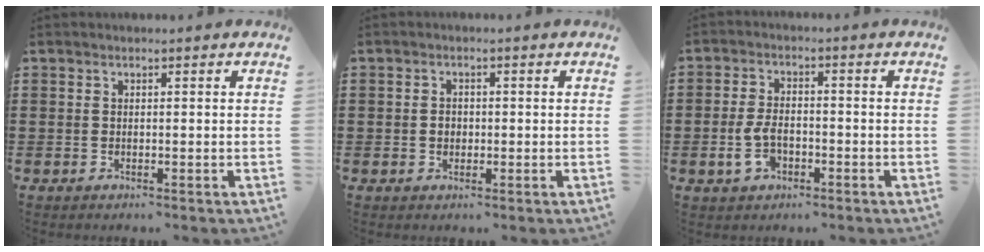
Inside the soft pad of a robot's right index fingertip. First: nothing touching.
{"total": 1.6, "force": [-0.2, 1.3, 0.8], "torque": [-0.018, 0.005, -0.005]}
{"total": 4.8, "force": [-1.6, 2.7, 3.6], "torque": [-0.091, -0.004, -0.036]}